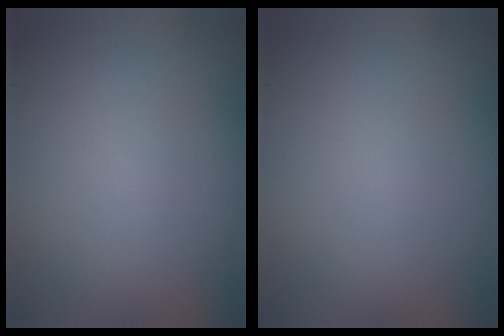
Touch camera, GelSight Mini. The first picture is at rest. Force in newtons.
{"total": 0.0}